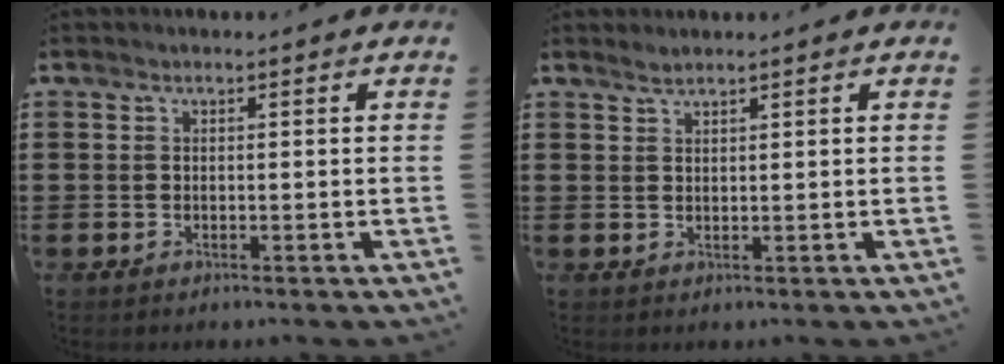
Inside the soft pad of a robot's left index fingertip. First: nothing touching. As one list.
[{"total": 1.3, "force": [1.2, 0.1, 0.5], "torque": [-0.012, 0.001, 0.022]}]